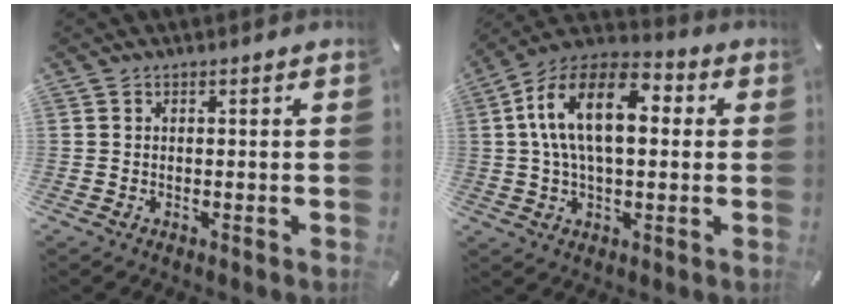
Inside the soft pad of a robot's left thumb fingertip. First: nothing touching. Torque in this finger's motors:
{"motor_torque": [0.62, 1.47, 1.58, -1.19, 0.65]}